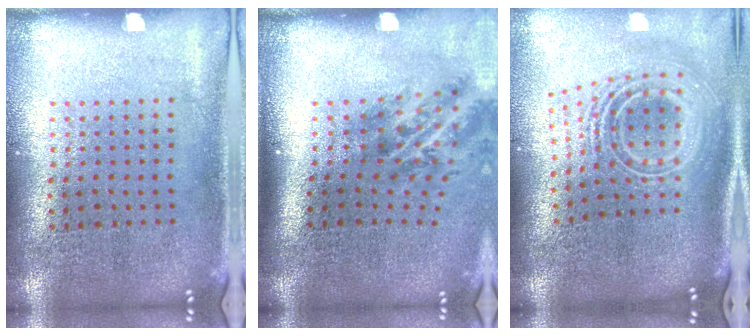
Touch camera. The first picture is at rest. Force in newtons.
{"total": 2.1, "press": 1.4, "slide": 1.6}
{"total": 2.6, "press": 1.8, "slide": 1.9}